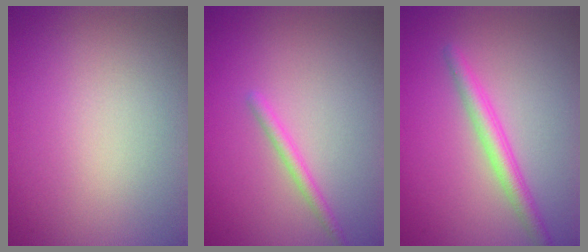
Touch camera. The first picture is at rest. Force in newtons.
{"total": 1.5, "press": 1.5, "slide": 0.0}
{"total": 2.9, "press": 2.9, "slide": 0.1}